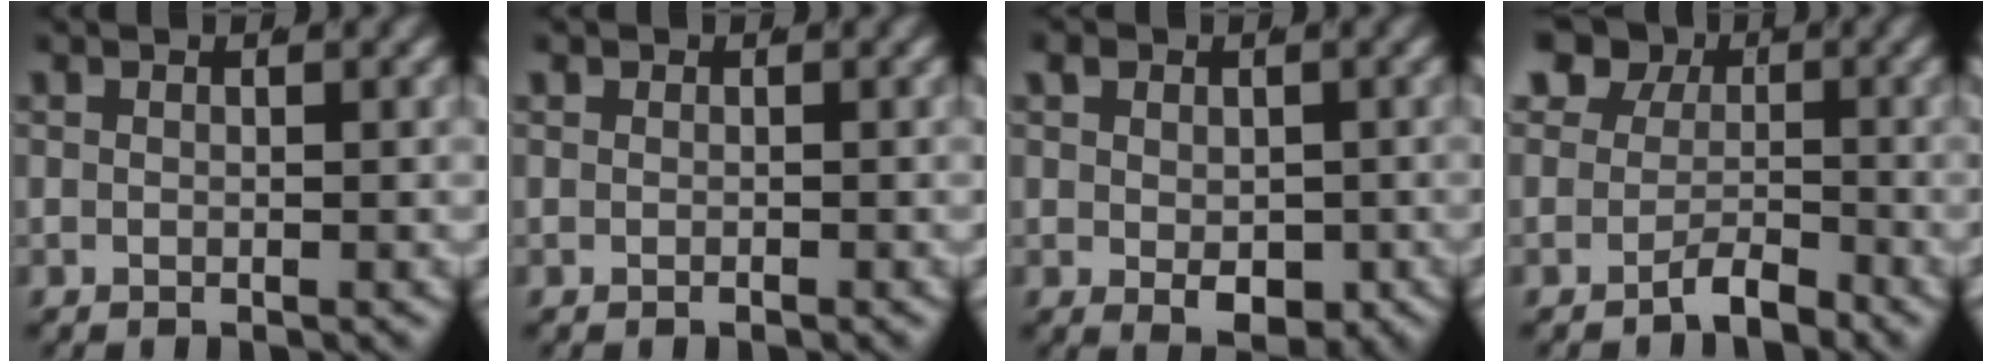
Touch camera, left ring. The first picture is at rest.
{"total": 0.6, "force": [-0.1, 0.6, 0.1], "torque": [-0.003, -0.006, 0.001]}
{"total": 3.0, "force": [-0.7, 1.6, 2.4], "torque": [-0.040, -0.022, 0.003]}
{"total": 6.8, "force": [0.5, 6.1, 3.0], "torque": [-0.051, -0.002, -0.003]}